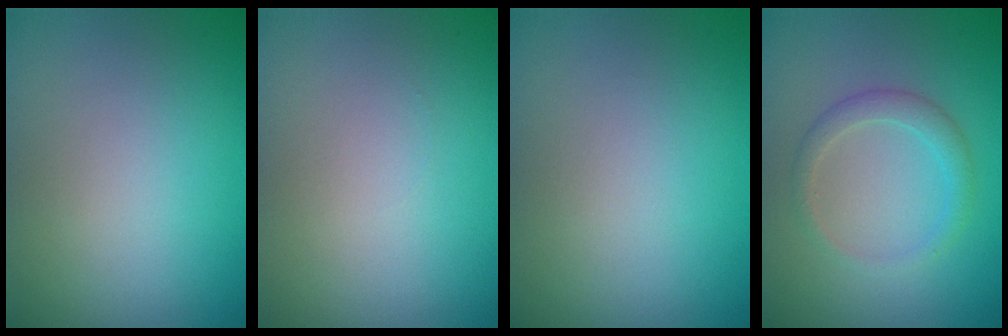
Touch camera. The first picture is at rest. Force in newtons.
{"total": 0.0}
{"total": 0.0}
{"total": 1.9, "press": 1.9, "slide": 0.1}